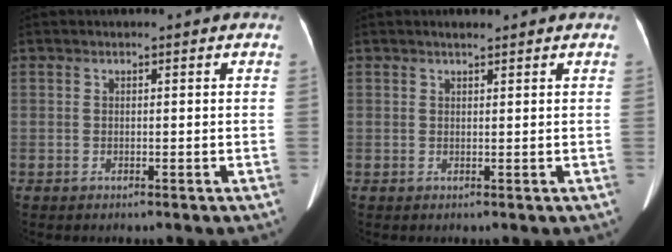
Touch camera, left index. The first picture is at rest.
{"total": 1.0, "force": [0.8, 0.2, 0.5], "torque": [-0.015, 0.004, 0.015]}